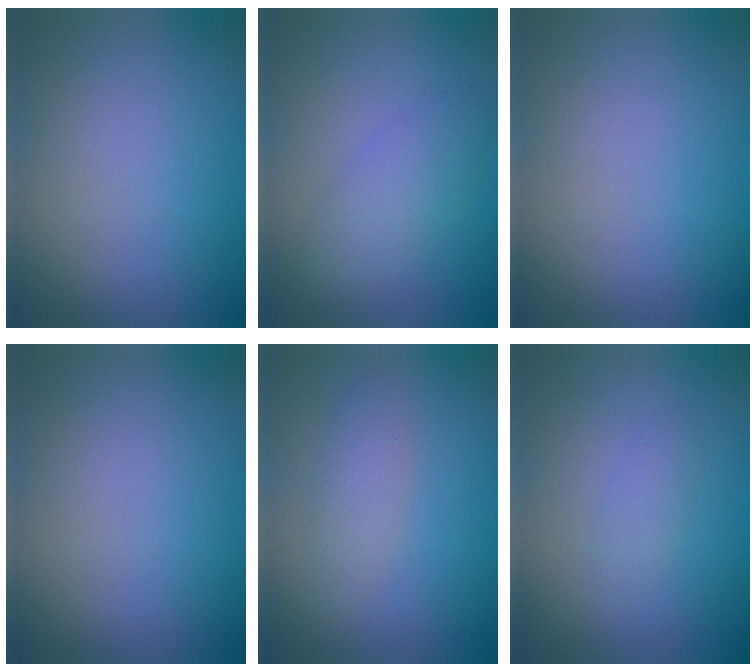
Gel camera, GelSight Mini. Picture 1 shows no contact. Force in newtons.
{"total": 3.2, "press": 3.2, "slide": 0.0}
{"total": 0.0}
{"total": 0.0}
{"total": 2.0, "press": 2.0, "slide": 0.1}
{"total": 1.3, "press": 1.3, "slide": 0.1}